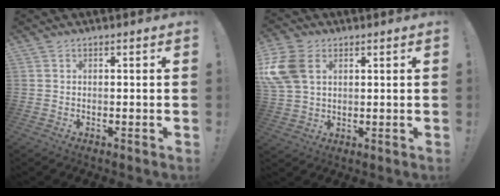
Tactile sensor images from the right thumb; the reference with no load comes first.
{"total": 13.6, "force": [3.8, 9.3, 9.1], "torque": [-0.181, -0.004, 0.077]}